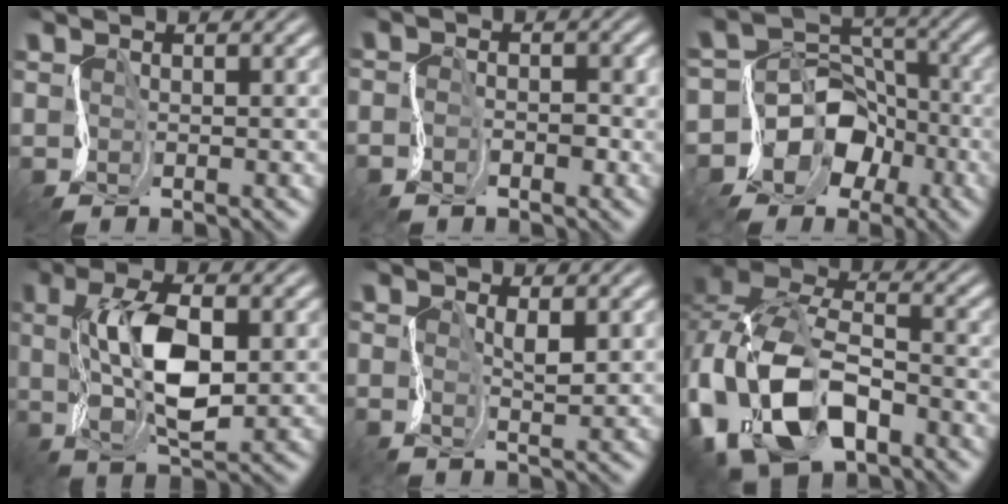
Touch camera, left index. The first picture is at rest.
{"total": 2.0, "force": [-1.5, 1.2, 0.5], "torque": [0.004, 0.003, -0.031]}
{"total": 7.6, "force": [-4.0, 6.2, 1.8], "torque": [-0.017, 0.009, -0.091]}
{"total": 6.6, "force": [0.3, 2.8, 5.9], "torque": [-0.123, 0.004, 0.001]}
{"total": 0.9, "force": [-0.2, 0.1, 0.8], "torque": [-0.028, 0.001, -0.007]}
{"total": 10.8, "force": [-4.9, 6.6, 6.9], "torque": [-0.169, -0.003, -0.099]}